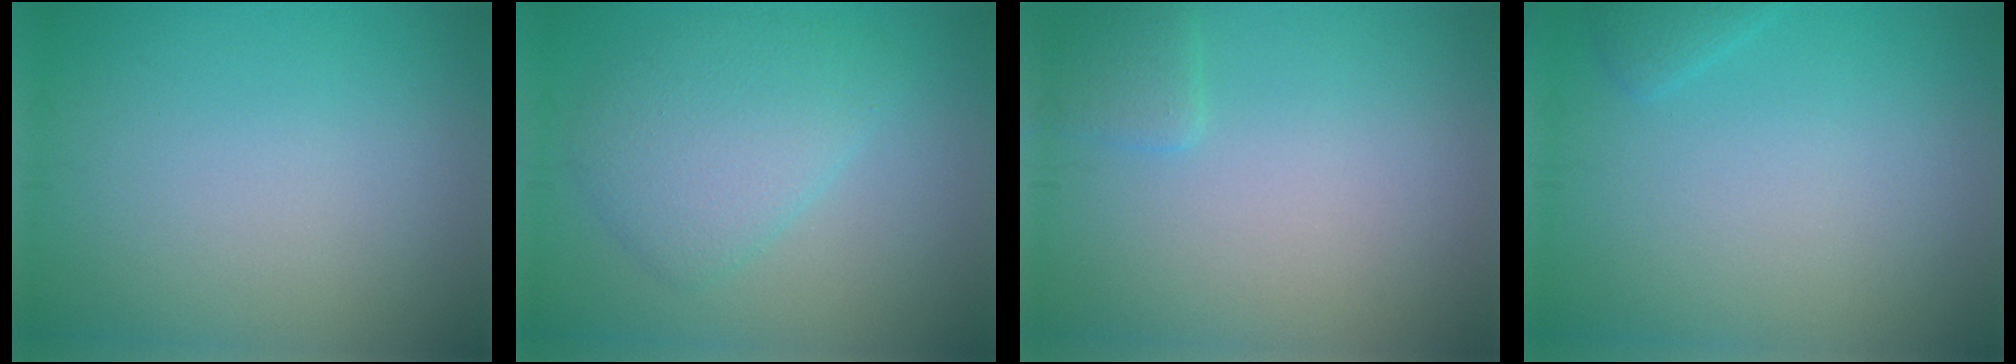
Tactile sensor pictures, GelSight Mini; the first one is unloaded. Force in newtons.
{"total": 4.6, "press": 4.6, "slide": 0.2}
{"total": 1.2, "press": 1.2, "slide": 0.2}
{"total": 0.9, "press": 0.9, "slide": 0.1}